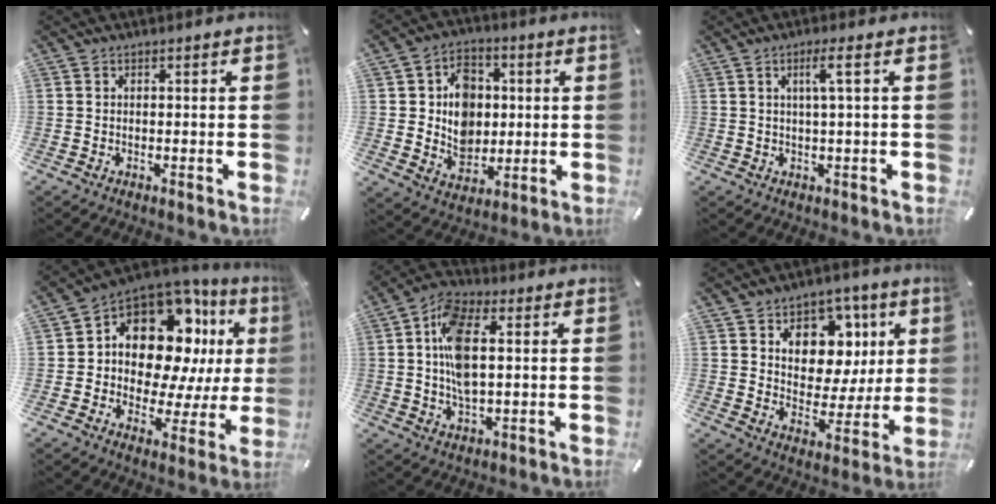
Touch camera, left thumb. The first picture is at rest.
{"total": 11.3, "force": [0.9, 9.6, 5.8], "torque": [-0.076, 0.010, 0.023]}
{"total": 4.6, "force": [1.2, 0.2, 4.4], "torque": [-0.086, -0.002, 0.016]}
{"total": 16.2, "force": [6.0, 10.8, 10.4], "torque": [-0.162, -0.054, 0.106]}
{"total": 11.8, "force": [1.5, 6.2, 9.9], "torque": [-0.202, -0.002, 0.022]}
{"total": 12.3, "force": [5.0, 9.9, 5.3], "torque": [-0.061, -0.040, 0.092]}